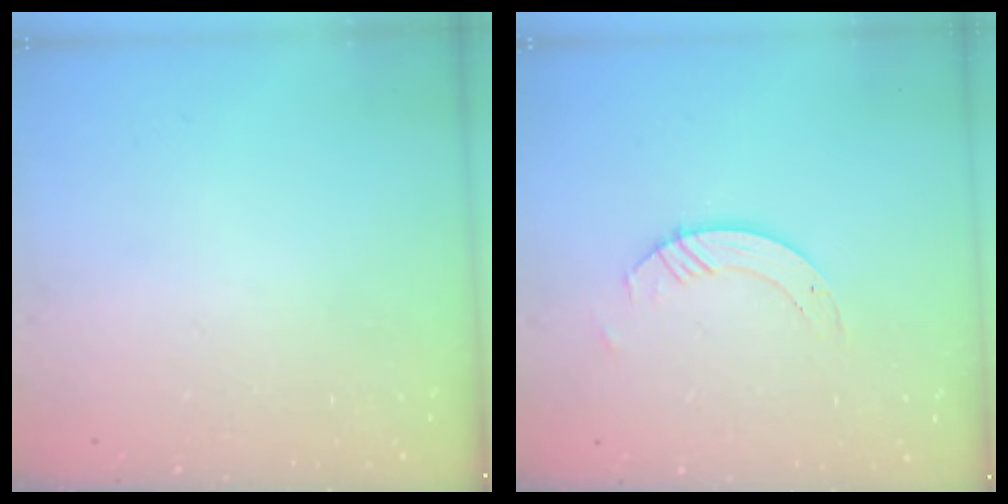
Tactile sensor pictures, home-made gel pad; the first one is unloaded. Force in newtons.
{"total": 3.9, "press": 3.9, "slide": 0.4}